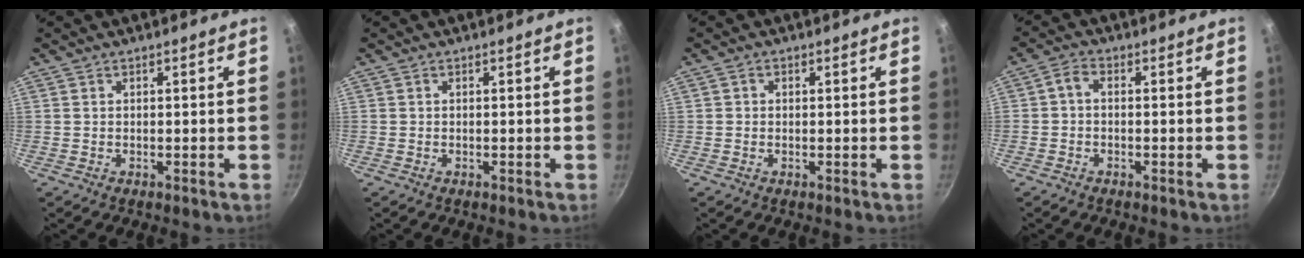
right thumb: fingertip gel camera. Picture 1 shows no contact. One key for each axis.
{"total": 0.0}
{"total": 0.9, "fx": 0.0, "fy": 0.8, "fz": 0.3, "tx": -0.005, "ty": 0.004, "tz": -0.001}
{"total": 2.4, "fx": -0.6, "fy": 1.4, "fz": 1.8, "tx": -0.046, "ty": 0.013, "tz": -0.021}